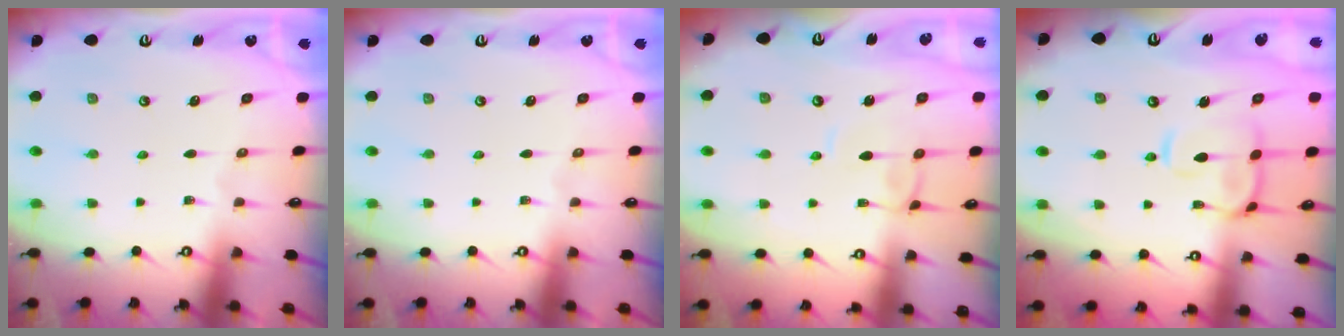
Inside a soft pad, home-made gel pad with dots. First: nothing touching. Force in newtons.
{"total": 0.0}
{"total": 0.8, "press": 0.7, "slide": 0.3}
{"total": 6.5, "press": 6.4, "slide": 1.2}